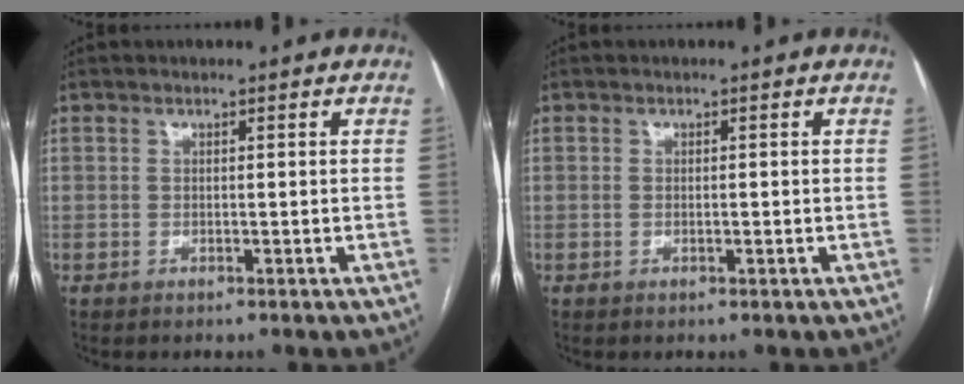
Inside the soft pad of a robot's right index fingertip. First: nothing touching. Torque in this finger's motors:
{"motor_torque": [-0.18, 0.04, -0.08, -0.01]}